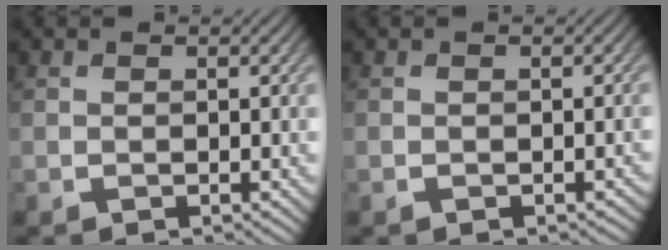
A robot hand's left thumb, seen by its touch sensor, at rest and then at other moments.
{"total": 0.8, "force": [-0.6, 0.4, 0.4], "torque": [-0.010, -0.004, -0.008]}